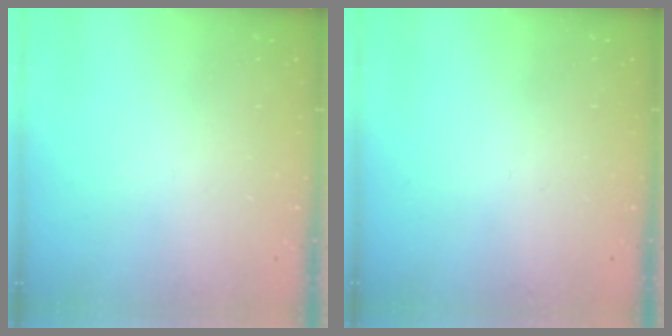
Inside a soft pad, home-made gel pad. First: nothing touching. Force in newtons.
{"total": 0.0}